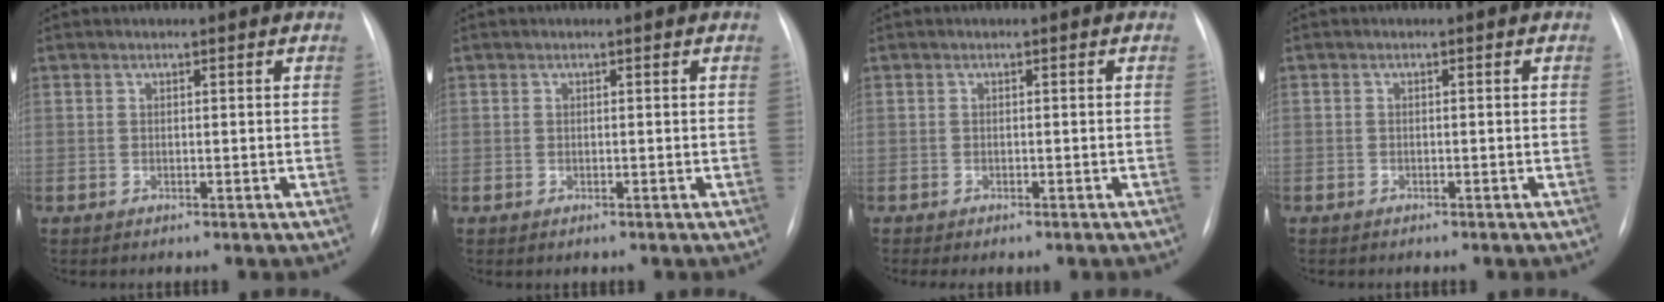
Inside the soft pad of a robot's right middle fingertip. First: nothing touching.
{"total": 0.0}
{"total": 2.2, "force": [-1.7, 0.5, 1.2], "torque": [-0.017, -0.006, -0.016]}
{"total": 0.7, "force": [-0.4, 0.5, 0.0], "torque": [-0.008, 0.003, -0.007]}